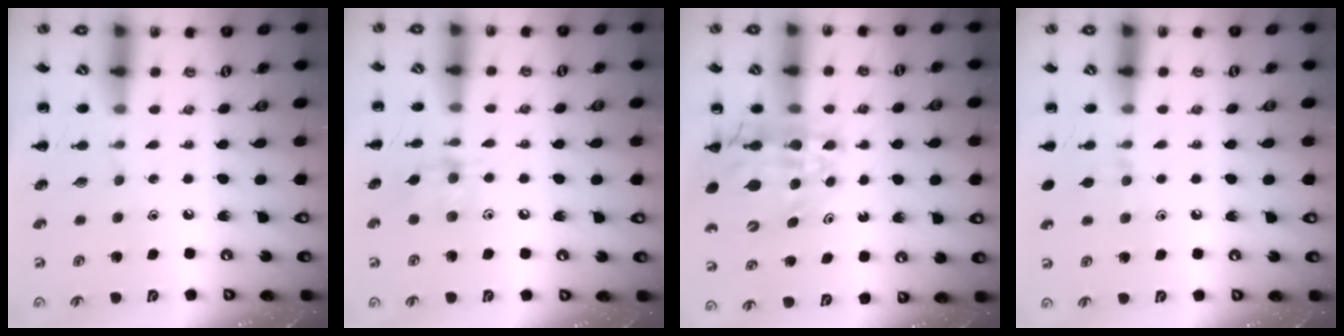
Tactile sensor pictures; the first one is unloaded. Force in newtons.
{"total": 7.2, "press": 7.2, "slide": 0.6}
{"total": 14.0, "press": 13.4, "slide": 4.0}
{"total": 6.2, "press": 5.8, "slide": 2.2}